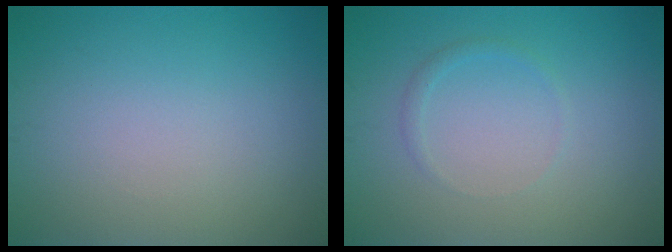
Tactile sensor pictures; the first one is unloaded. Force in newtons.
{"total": 0.8, "press": 0.8, "slide": 0.1}